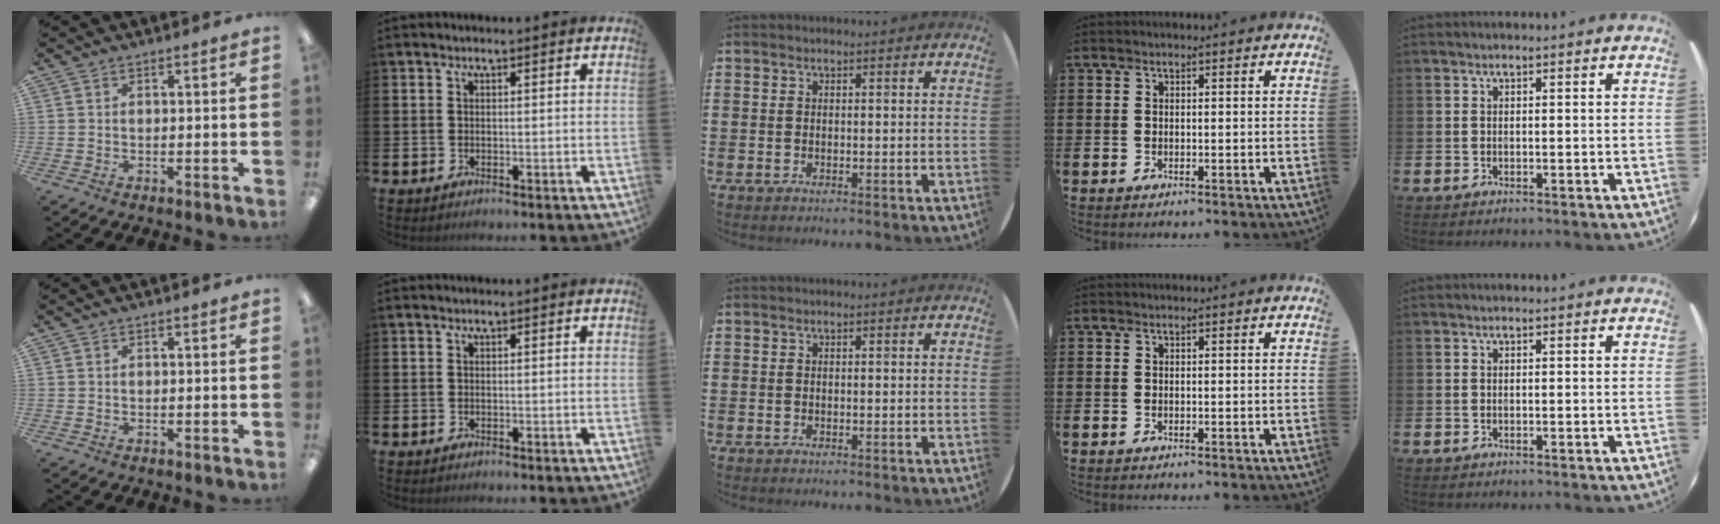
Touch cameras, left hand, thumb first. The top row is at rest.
{}